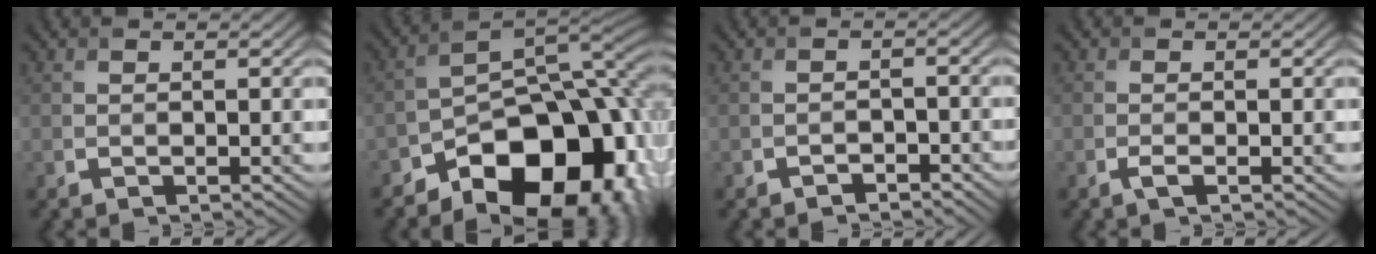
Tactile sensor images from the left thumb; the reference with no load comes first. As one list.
[{"total": 17.9, "force": [-8.3, 10.2, 12.1], "torque": [-0.152, -0.027, -0.114]}, {"total": 1.5, "force": [-1.3, 0.6, 0.2], "torque": [-0.001, 0.003, -0.020]}, {"total": 0.9, "force": [-0.5, 0.2, 0.7], "torque": [-0.016, 0.002, -0.011]}]